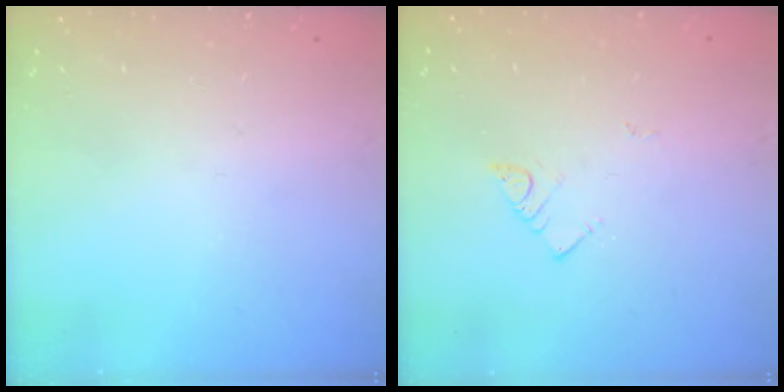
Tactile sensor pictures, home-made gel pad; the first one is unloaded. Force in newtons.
{"total": 2.9, "press": 2.9, "slide": 0.3}